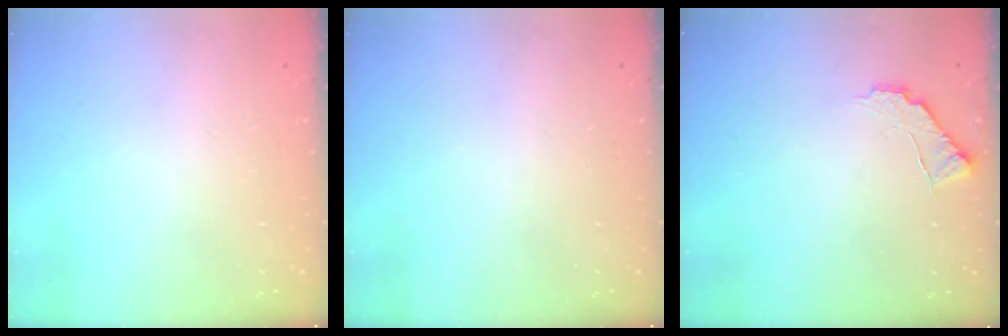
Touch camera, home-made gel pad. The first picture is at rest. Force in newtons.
{"total": 0.0}
{"total": 7.2, "press": 7.1, "slide": 0.5}